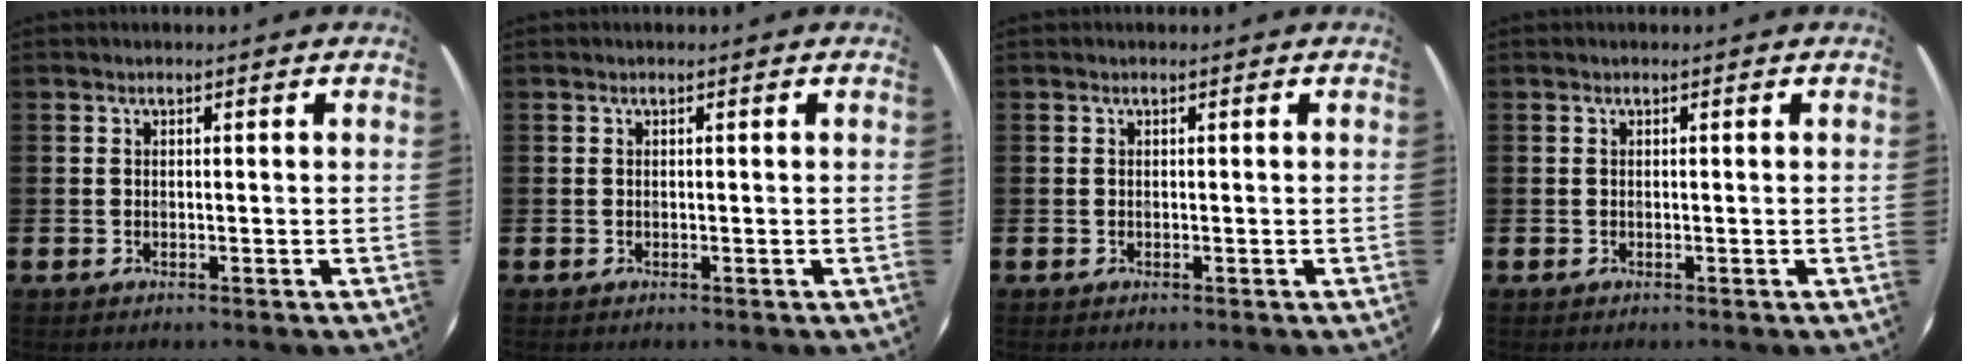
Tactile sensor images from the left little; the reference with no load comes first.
{"total": 0.0}
{"total": 0.0}
{"total": 0.0}